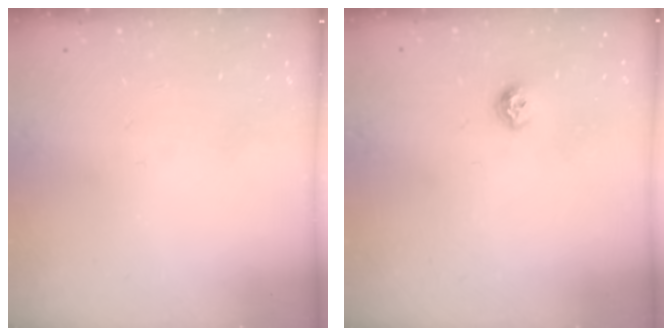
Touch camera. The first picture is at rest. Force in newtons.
{"total": 7.2, "press": 7.1, "slide": 1.0}